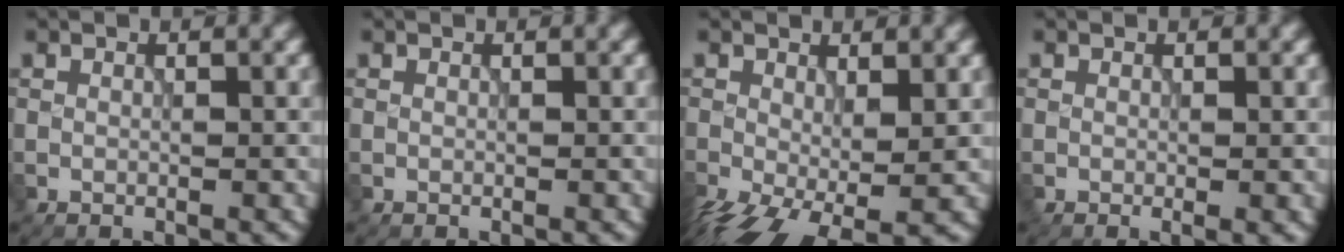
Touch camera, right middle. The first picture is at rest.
{"total": 0.0}
{"total": 7.8, "force": [-3.3, 3.6, 6.1], "torque": [-0.130, -0.033, -0.047]}
{"total": 0.8, "force": [-0.1, 0.1, 0.8], "torque": [-0.011, -0.006, -0.004]}